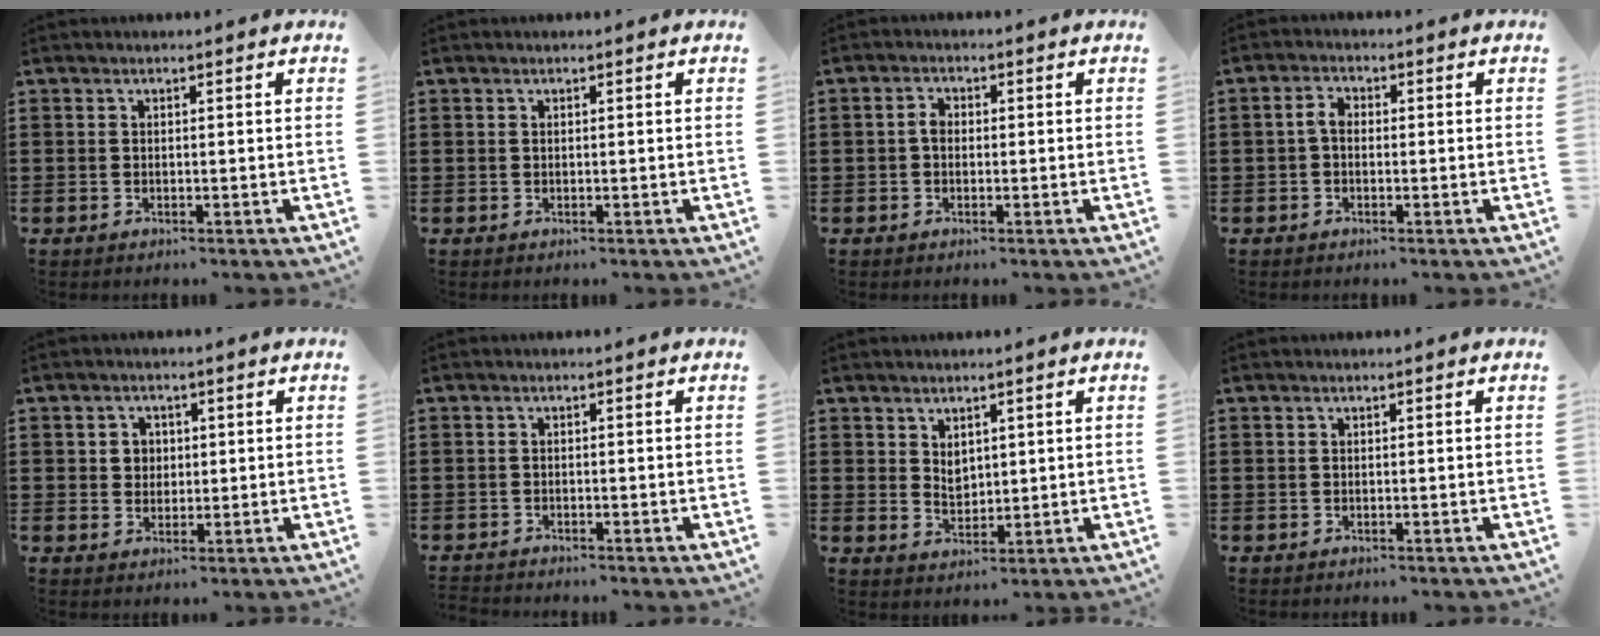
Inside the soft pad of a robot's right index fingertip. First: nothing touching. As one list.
[{"total": 0.0}, {"total": 2.1, "force": [-0.1, 1.4, 1.5], "torque": [-0.030, 0.006, -0.004]}, {"total": 2.7, "force": [-0.3, 1.7, 2.1], "torque": [-0.049, 0.004, -0.009]}, {"total": 2.7, "force": [0.4, 2.5, 0.8], "torque": [-0.027, 0.011, 0.004]}, {"total": 0.8, "force": [-0.8, 0.0, 0.0], "torque": [-0.003, -0.001, -0.017]}, {"total": 2.7, "force": [1.5, 2.0, 1.0], "torque": [-0.018, 0.005, 0.027]}, {"total": 0.0}]